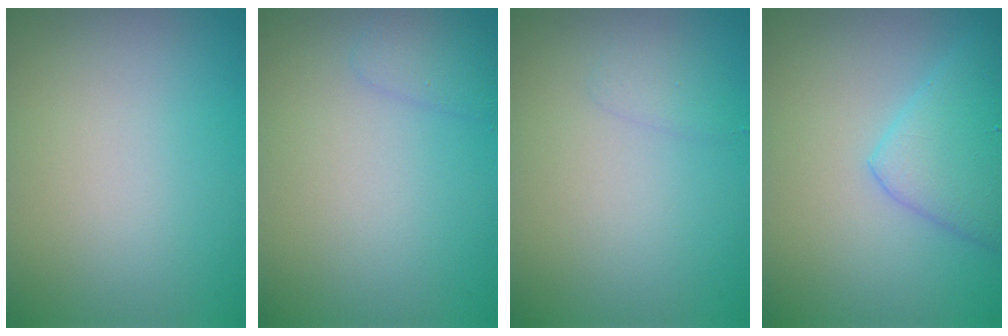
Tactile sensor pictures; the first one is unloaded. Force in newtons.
{"total": 1.3, "press": 1.3, "slide": 0.1}
{"total": 1.0, "press": 0.9, "slide": 0.1}
{"total": 3.9, "press": 3.9, "slide": 0.2}